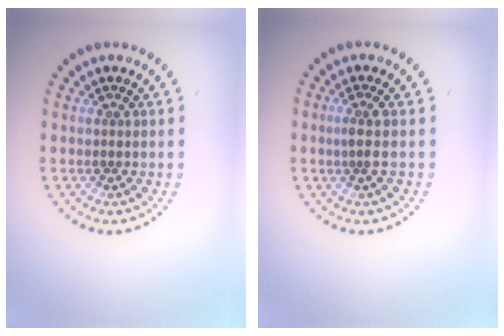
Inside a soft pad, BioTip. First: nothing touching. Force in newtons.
{"total": 1.5, "press": 1.1, "slide": 0.9}